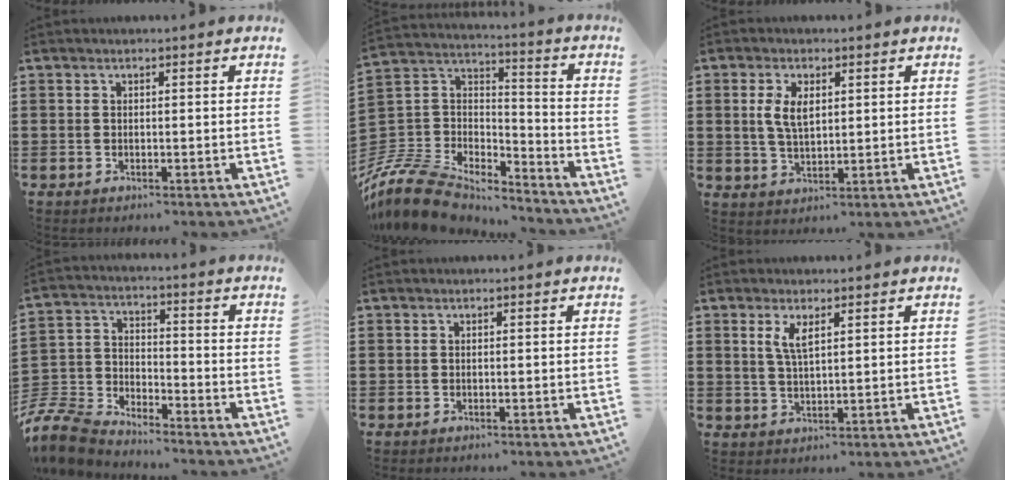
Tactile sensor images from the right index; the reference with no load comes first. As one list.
[{"total": 11.6, "force": [-10.2, 4.2, 3.4], "torque": [-0.105, 0.012, -0.210]}, {"total": 4.7, "force": [1.0, 2.4, 4.0], "torque": [-0.084, 0.008, 0.017]}, {"total": 8.4, "force": [-8.1, 1.8, 1.6], "torque": [-0.063, 0.004, -0.170]}, {"total": 0.0}, {"total": 3.4, "force": [1.6, 1.0, 2.8], "torque": [-0.059, 0.005, 0.027]}]